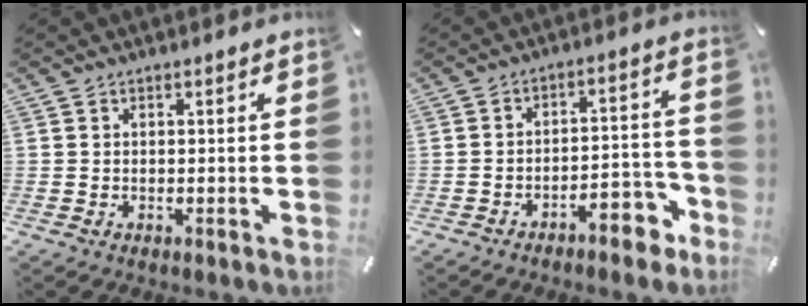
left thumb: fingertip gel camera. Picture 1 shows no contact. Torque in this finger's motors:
{"motor_torque": [-0.24, 2.15, 0.33, 0.37, 0.03]}